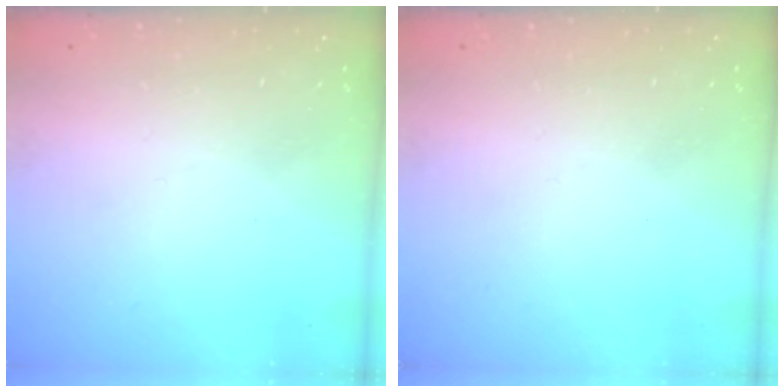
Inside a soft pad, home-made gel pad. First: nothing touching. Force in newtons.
{"total": 0.0}